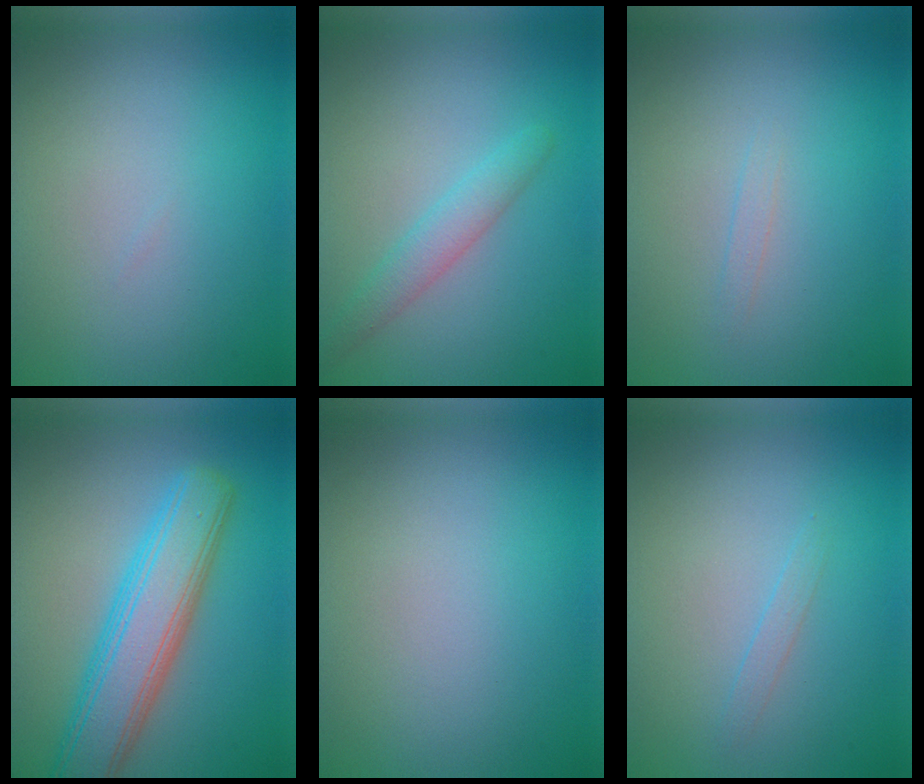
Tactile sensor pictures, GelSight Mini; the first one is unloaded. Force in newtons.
{"total": 2.4, "press": 2.4, "slide": 0.2}
{"total": 0.6, "press": 0.6, "slide": 0.1}
{"total": 7.0, "press": 7.0, "slide": 0.2}
{"total": 0.0}
{"total": 0.8, "press": 0.8, "slide": 0.1}